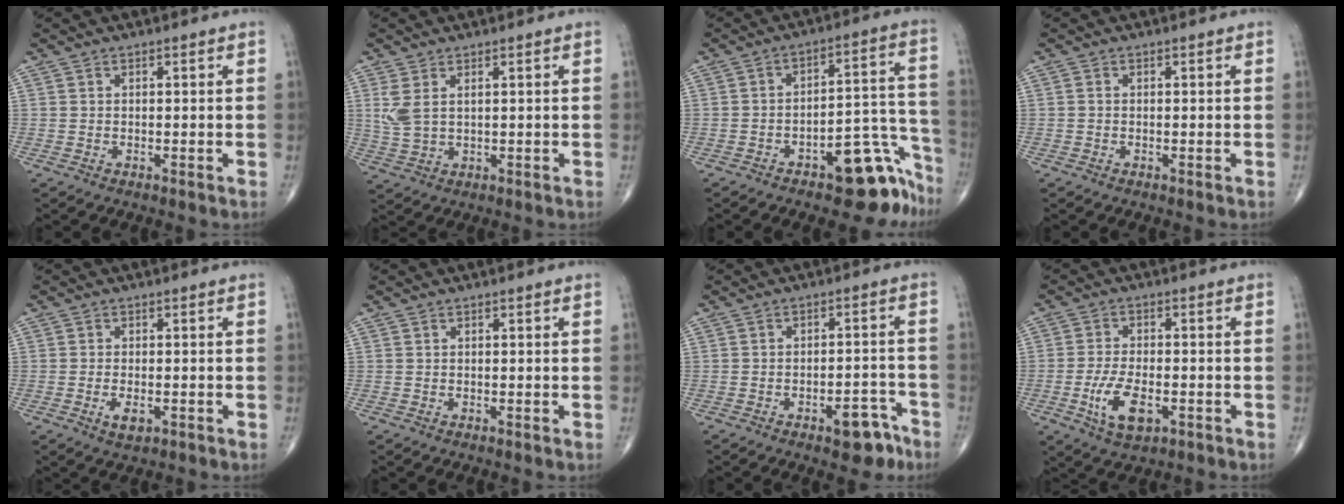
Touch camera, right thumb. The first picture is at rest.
{"total": 4.6, "force": [1.6, 2.3, 3.7], "torque": [-0.088, -0.003, 0.042]}
{"total": 14.1, "force": [-9.0, 5.9, 9.0], "torque": [-0.050, 0.105, -0.121]}
{"total": 0.0}
{"total": 2.8, "force": [-1.0, 1.4, 2.3], "torque": [-0.036, 0.000, -0.015]}
{"total": 0.0}
{"total": 6.7, "force": [-4.2, 3.0, 4.3], "torque": [-0.034, 0.039, -0.050]}
{"total": 7.8, "force": [-2.7, 3.7, 6.3], "torque": [-0.117, 0.004, -0.045]}